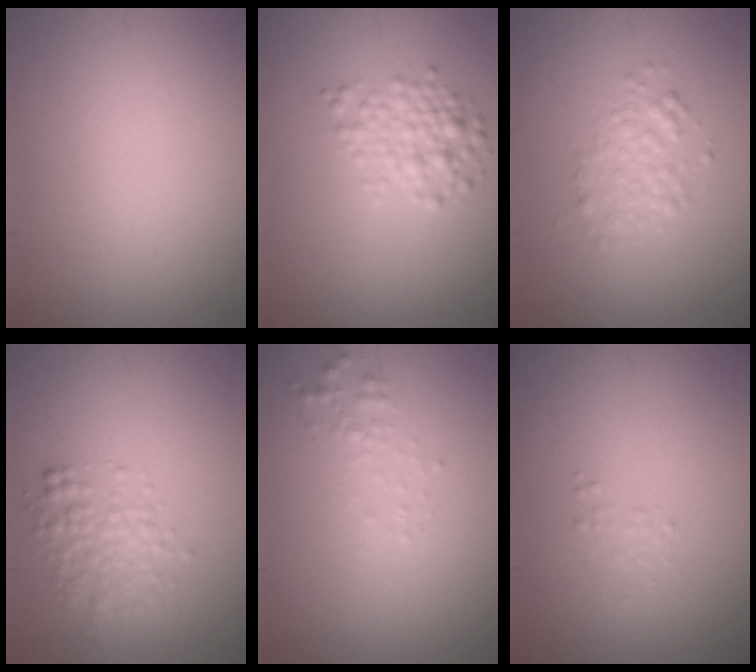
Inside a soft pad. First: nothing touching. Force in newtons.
{"total": 2.6, "press": 2.6, "slide": 0.2}
{"total": 2.1, "press": 2.1, "slide": 0.1}
{"total": 3.0, "press": 3.0, "slide": 0.1}
{"total": 1.1, "press": 1.1, "slide": 0.0}
{"total": 0.6, "press": 0.6, "slide": 0.1}